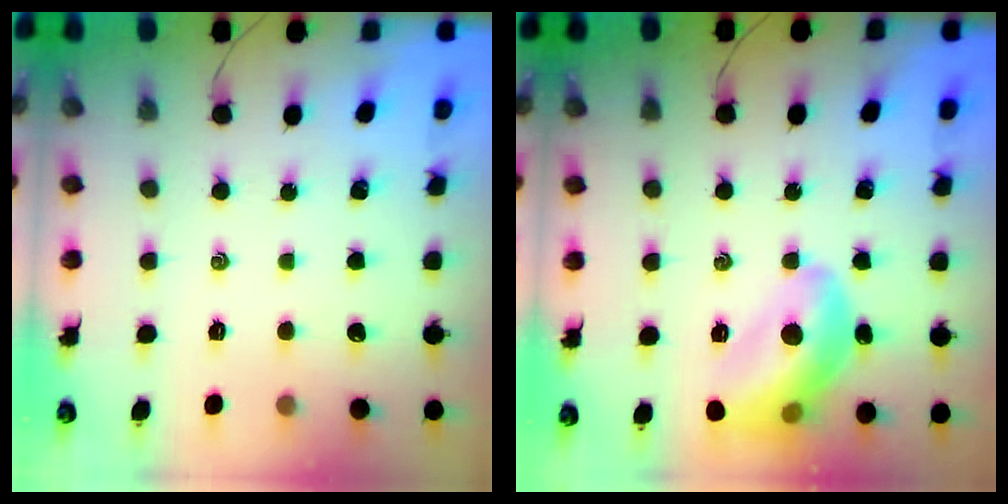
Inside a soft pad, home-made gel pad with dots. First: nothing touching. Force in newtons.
{"total": 15.5, "press": 15.4, "slide": 1.6}